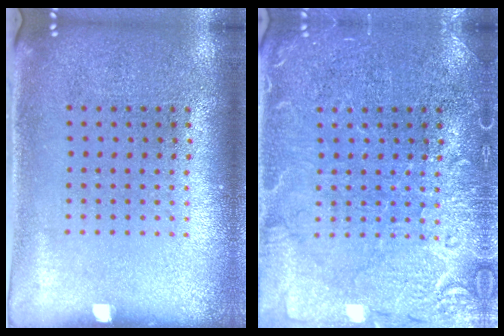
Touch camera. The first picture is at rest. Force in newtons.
{"total": 4.5, "press": 4.5, "slide": 0.7}